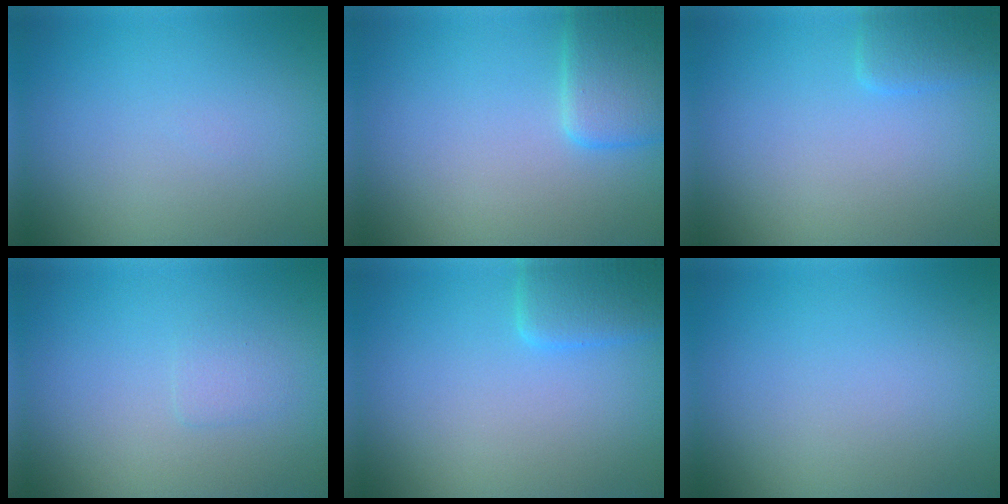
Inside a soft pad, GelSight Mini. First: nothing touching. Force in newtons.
{"total": 3.3, "press": 3.3, "slide": 0.2}
{"total": 1.4, "press": 1.4, "slide": 0.1}
{"total": 0.8, "press": 0.8, "slide": 0.0}
{"total": 2.6, "press": 2.6, "slide": 0.2}
{"total": 0.0}